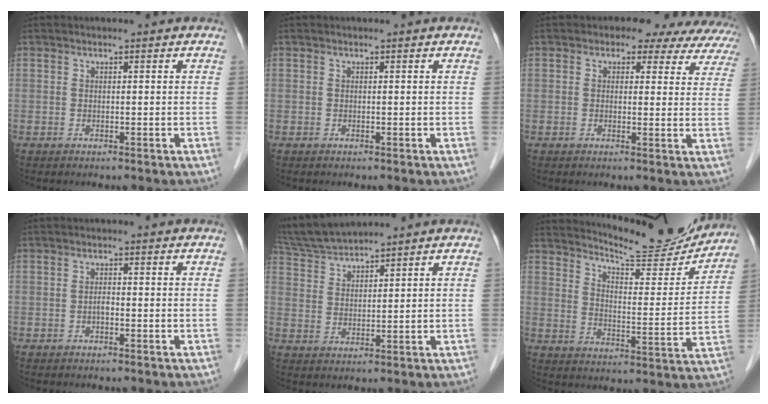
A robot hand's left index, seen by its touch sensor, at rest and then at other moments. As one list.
[{"total": 0.0}, {"total": 11.6, "force": [10.0, 5.1, 3.2], "torque": [-0.009, 0.005, 0.080]}, {"total": 0.8, "force": [-0.4, 0.3, 0.7], "torque": [-0.011, 0.002, -0.009]}, {"total": 7.0, "force": [6.8, -0.3, 1.6], "torque": [-0.045, 0.021, 0.140]}, {"total": 15.1, "force": [14.7, 1.2, 3.6], "torque": [-0.059, -0.042, 0.196]}]